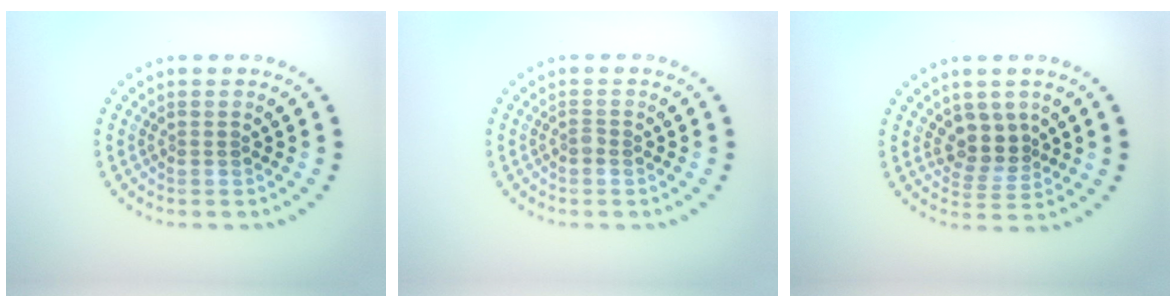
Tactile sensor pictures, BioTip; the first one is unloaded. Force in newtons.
{"total": 0.6, "press": 0.5, "slide": 0.3}
{"total": 2.8, "press": 2.3, "slide": 1.6}